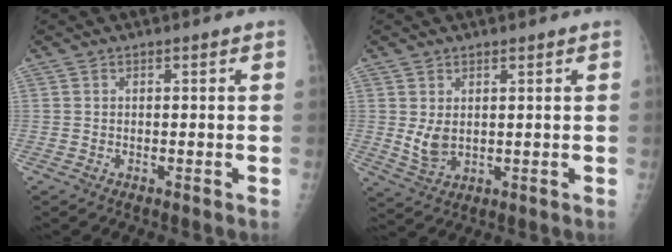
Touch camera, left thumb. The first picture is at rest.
{"total": 4.4, "force": [1.1, 2.8, 3.1], "torque": [-0.052, -0.017, 0.031]}